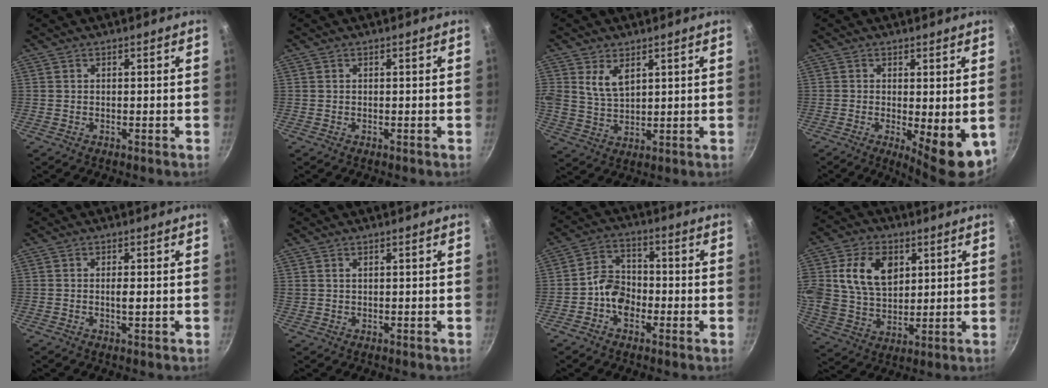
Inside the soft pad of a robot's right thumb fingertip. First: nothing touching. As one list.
[{"total": 0.0}, {"total": 5.7, "force": [2.8, 3.3, 3.7], "torque": [-0.062, -0.025, 0.058]}, {"total": 8.8, "force": [-1.4, 3.0, 8.2], "torque": [-0.101, -0.008, -0.008]}, {"total": 1.7, "force": [-0.1, 0.5, 1.7], "torque": [-0.033, 0.001, -0.004]}, {"total": 0.8, "force": [0.4, 0.6, 0.3], "torque": [-0.005, 0.002, 0.010]}, {"total": 7.0, "force": [-2.2, 5.3, 4.1], "torque": [-0.042, 0.028, -0.049]}, {"total": 15.8, "force": [4.4, 11.2, 10.1], "torque": [-0.171, -0.002, 0.084]}]